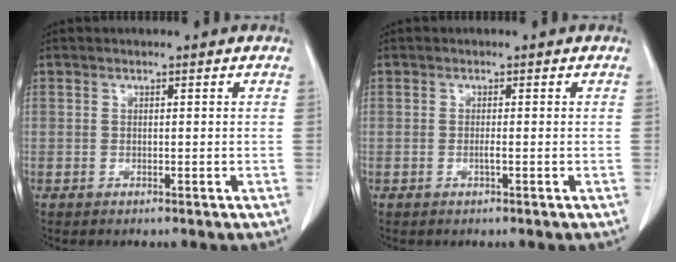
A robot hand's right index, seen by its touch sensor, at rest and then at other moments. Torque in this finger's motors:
{"motor_torque": [0.36, -0.15, 0.14, 0.04]}